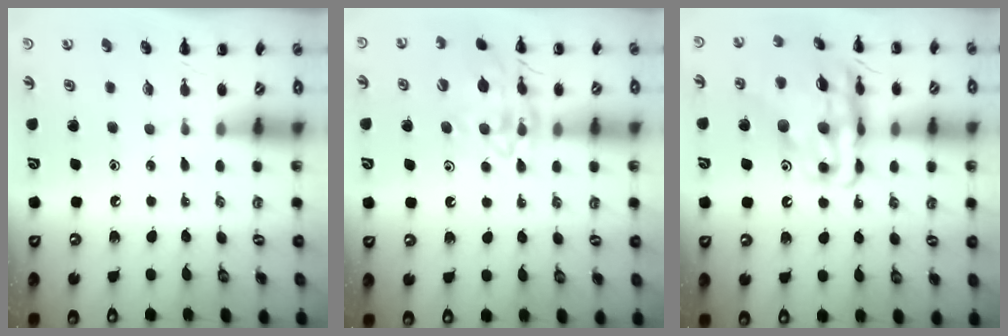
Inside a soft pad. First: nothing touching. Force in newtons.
{"total": 14.8, "press": 14.7, "slide": 1.1}
{"total": 19.5, "press": 19.2, "slide": 3.6}